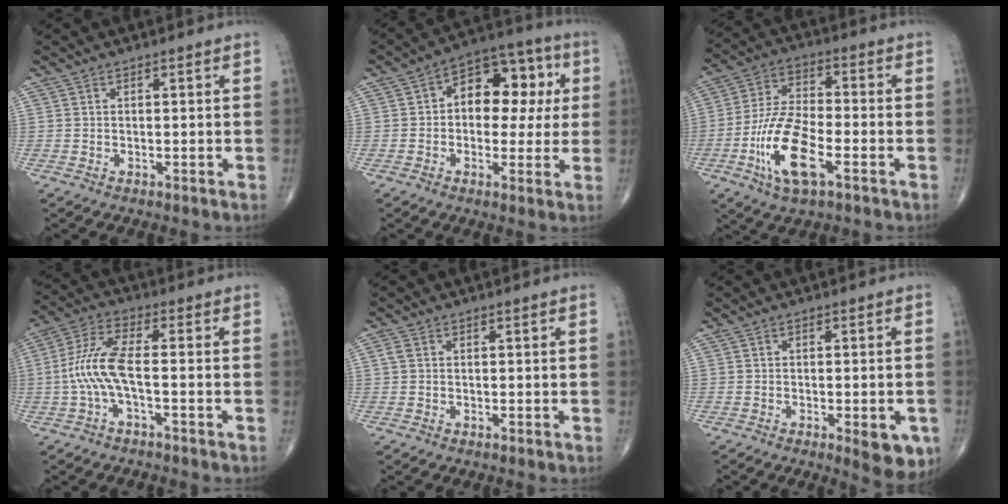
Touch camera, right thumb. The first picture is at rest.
{"total": 13.8, "force": [2.0, 8.9, 10.3], "torque": [-0.094, 0.032, 0.017]}
{"total": 13.9, "force": [-5.1, 5.5, 11.7], "torque": [-0.232, 0.020, -0.096]}
{"total": 8.4, "force": [-1.5, 2.4, 8.0], "torque": [-0.193, 0.030, -0.035]}
{"total": 1.2, "force": [0.2, 0.9, 0.8], "torque": [-0.020, 0.004, 0.004]}
{"total": 7.1, "force": [-2.7, 2.5, 6.1], "torque": [-0.058, -0.005, -0.028]}